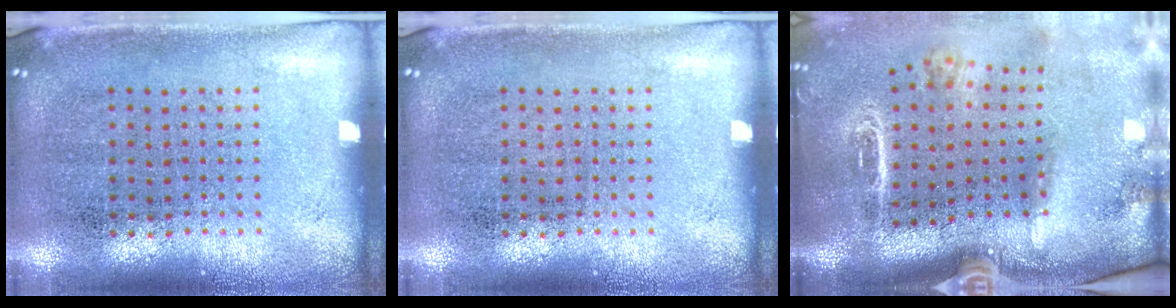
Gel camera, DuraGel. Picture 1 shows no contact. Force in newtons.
{"total": 0.0}
{"total": 2.9, "press": 2.0, "slide": 2.1}